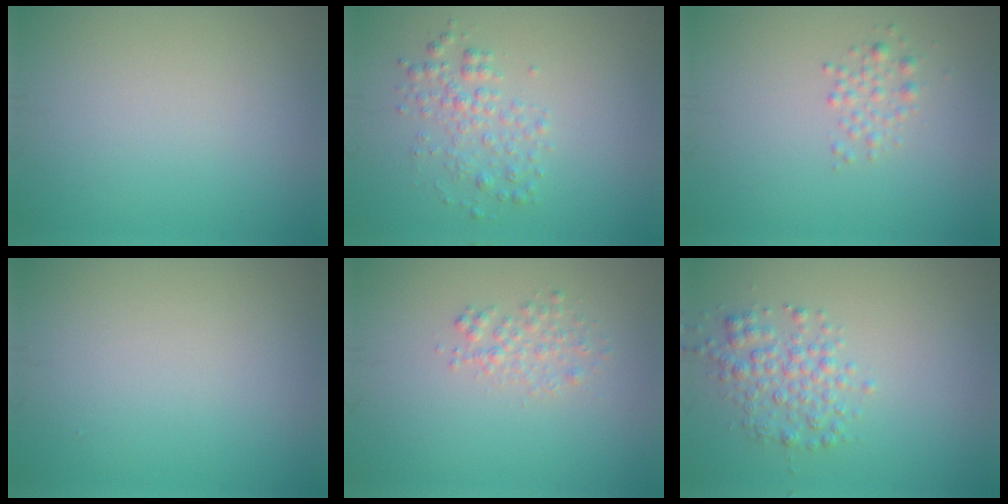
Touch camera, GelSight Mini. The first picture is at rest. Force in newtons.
{"total": 2.4, "press": 2.4, "slide": 0.1}
{"total": 1.4, "press": 1.4, "slide": 0.0}
{"total": 0.0}
{"total": 1.6, "press": 1.6, "slide": 0.1}
{"total": 2.9, "press": 2.9, "slide": 0.1}